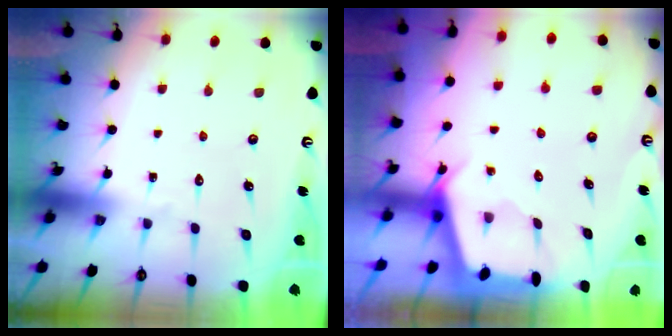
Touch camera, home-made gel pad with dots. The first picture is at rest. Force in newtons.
{"total": 2.4, "press": 2.4, "slide": 0.3}